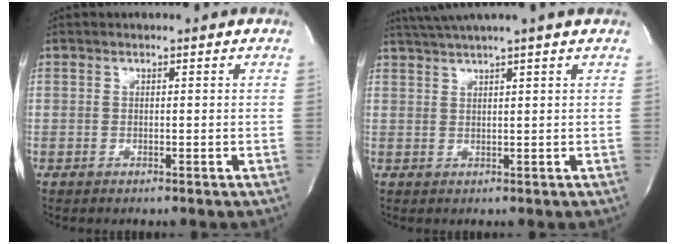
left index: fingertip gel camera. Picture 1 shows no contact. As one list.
[{"total": 6.0, "force": [4.9, -1.8, 2.9], "torque": [-0.047, 0.022, 0.078]}]